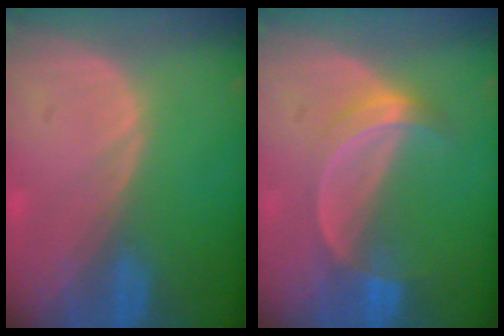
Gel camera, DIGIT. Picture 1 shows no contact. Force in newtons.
{"total": 5.2, "press": 4.7, "slide": 2.2}